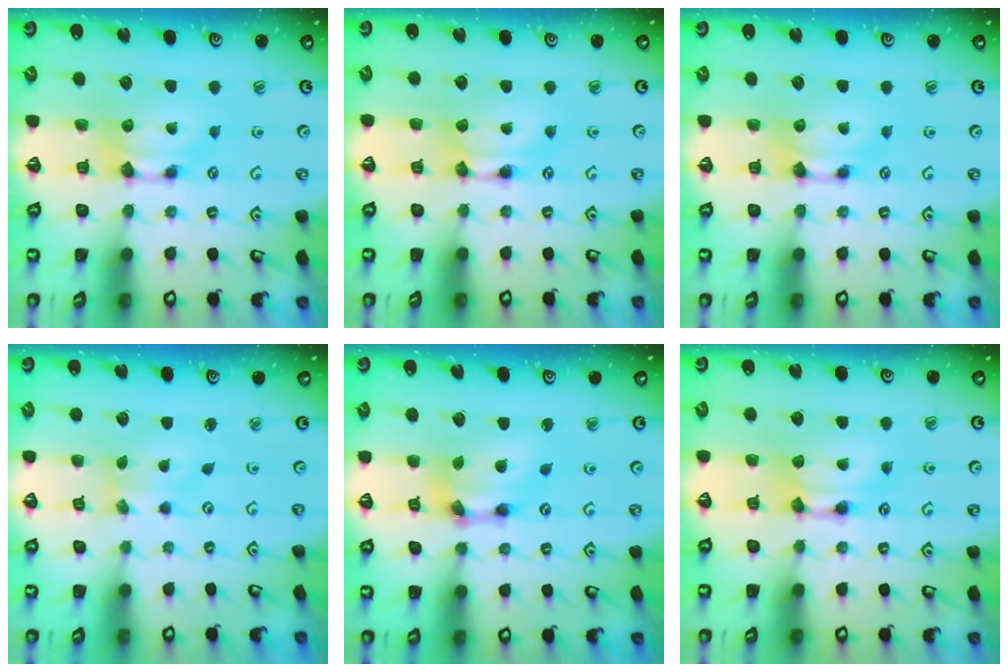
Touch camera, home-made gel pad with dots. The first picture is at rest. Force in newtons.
{"total": 1.7, "press": 1.7, "slide": 0.1}
{"total": 0.0}
{"total": 1.8, "press": 1.5, "slide": 1.1}
{"total": 6.0, "press": 5.6, "slide": 2.1}
{"total": 1.9, "press": 1.9, "slide": 0.1}